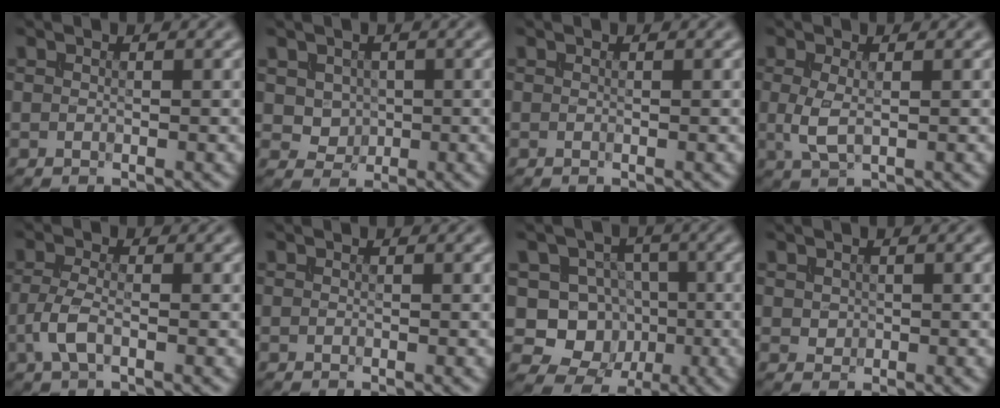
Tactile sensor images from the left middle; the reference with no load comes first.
{"total": 2.4, "force": [0.5, 2.1, 1.1], "torque": [-0.020, -0.006, 0.017]}
{"total": 0.0}
{"total": 2.4, "force": [0.1, 1.2, 2.1], "torque": [-0.051, -0.003, 0.002]}
{"total": 2.5, "force": [-1.0, 1.1, 2.1], "torque": [-0.047, 0.002, -0.027]}
{"total": 0.0}
{"total": 8.3, "force": [-0.9, 7.7, 3.0], "torque": [-0.041, 0.012, -0.040]}
{"total": 1.0, "force": [0.2, 0.9, 0.3], "torque": [-0.002, -0.004, 0.004]}